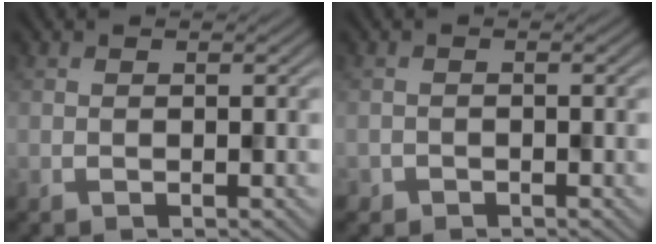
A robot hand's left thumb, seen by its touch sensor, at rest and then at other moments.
{"total": 0.9, "force": [-0.5, 0.5, -0.6], "torque": [0.013, -0.001, -0.010]}